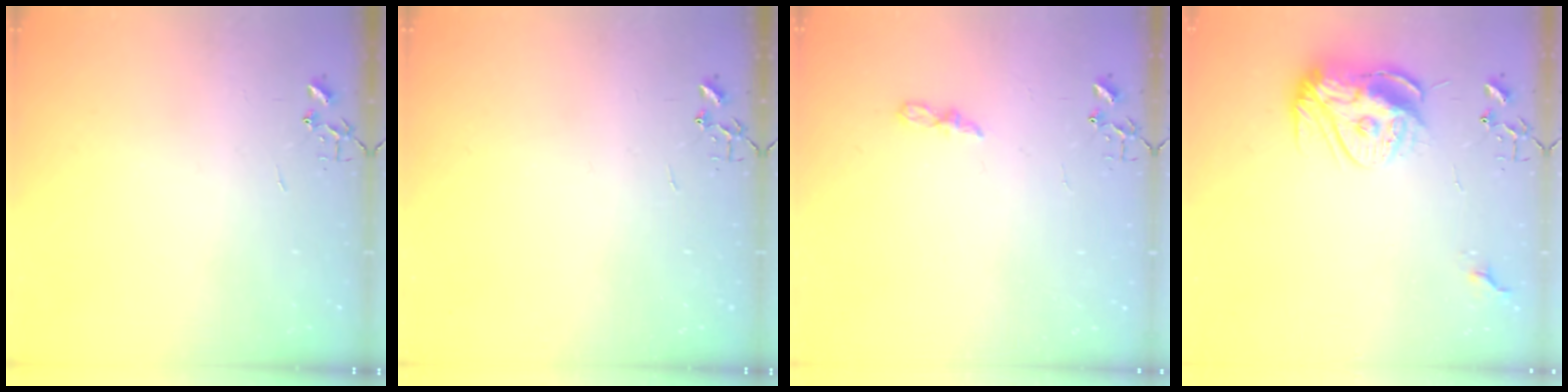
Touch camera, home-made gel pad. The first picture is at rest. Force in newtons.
{"total": 0.0}
{"total": 6.2, "press": 6.1, "slide": 0.7}
{"total": 13.7, "press": 13.7, "slide": 1.2}